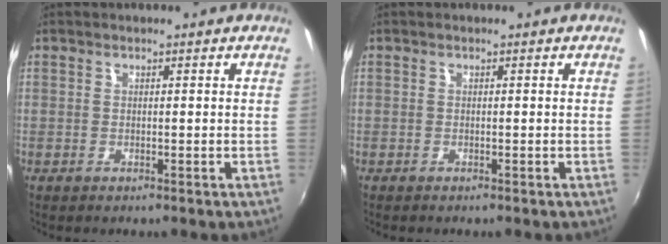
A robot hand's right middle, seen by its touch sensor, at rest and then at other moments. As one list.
[{"total": 0.0}]